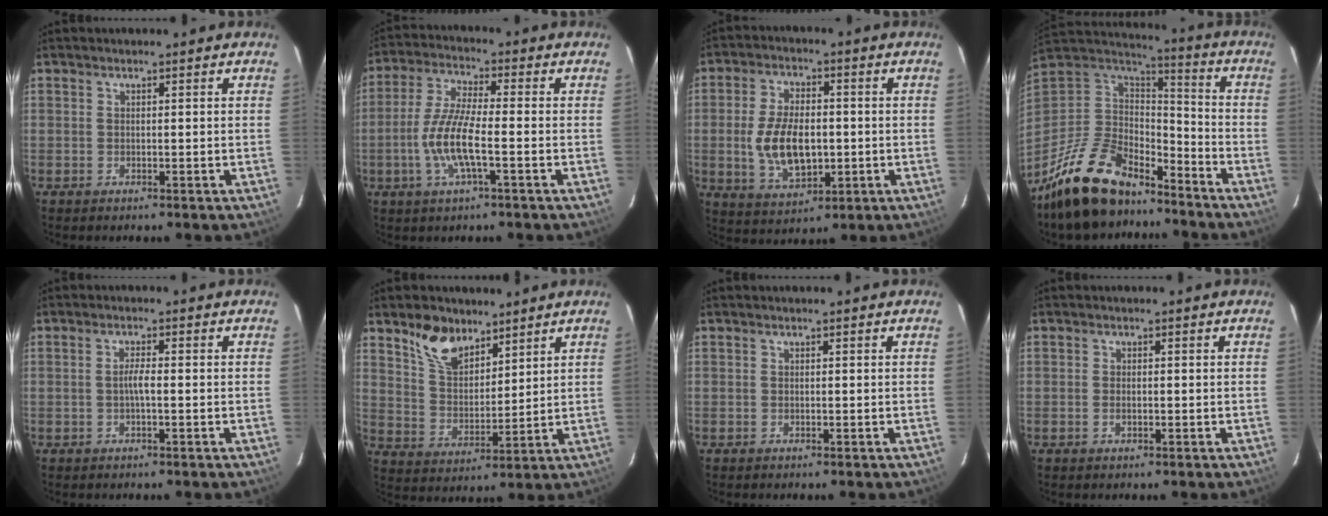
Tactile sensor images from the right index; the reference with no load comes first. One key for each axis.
{"total": 9.5, "fx": -2.7, "fy": 1.7, "fz": 9.0, "tx": -0.190, "ty": -0.001, "tz": -0.056}
{"total": 11.6, "fx": -1.2, "fy": 6.2, "fz": 9.7, "tx": -0.194, "ty": -0.003, "tz": -0.013}
{"total": 21.3, "fx": -15.9, "fy": 9.5, "fz": 10.5, "tx": -0.232, "ty": -0.002, "tz": -0.265}
{"total": 2.0, "fx": -0.4, "fy": 0.2, "fz": 1.9, "tx": -0.038, "ty": 0.002, "tz": -0.010}
{"total": 9.8, "fx": 6.9, "fy": 5.1, "fz": 4.7, "tx": -0.084, "ty": 0.013, "tz": 0.135}
{"total": 0.0}
{"total": 1.1, "fx": -0.3, "fy": 0.6, "fz": 0.9, "tx": -0.018, "ty": 0.002, "tz": -0.005}